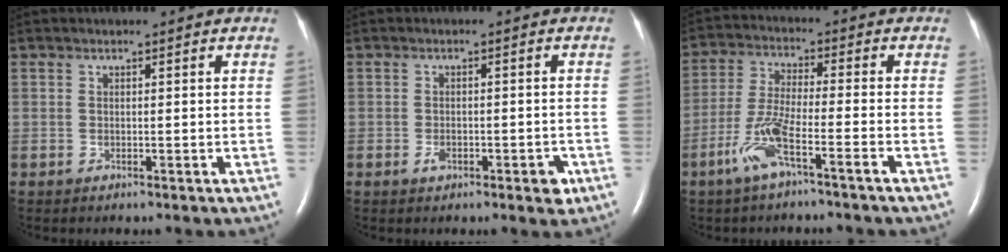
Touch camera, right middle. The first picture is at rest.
{"total": 3.6, "force": [-1.7, 1.5, 2.7], "torque": [-0.036, 0.003, -0.021]}
{"total": 7.5, "force": [-4.2, 0.1, 6.2], "torque": [-0.139, -0.001, -0.086]}